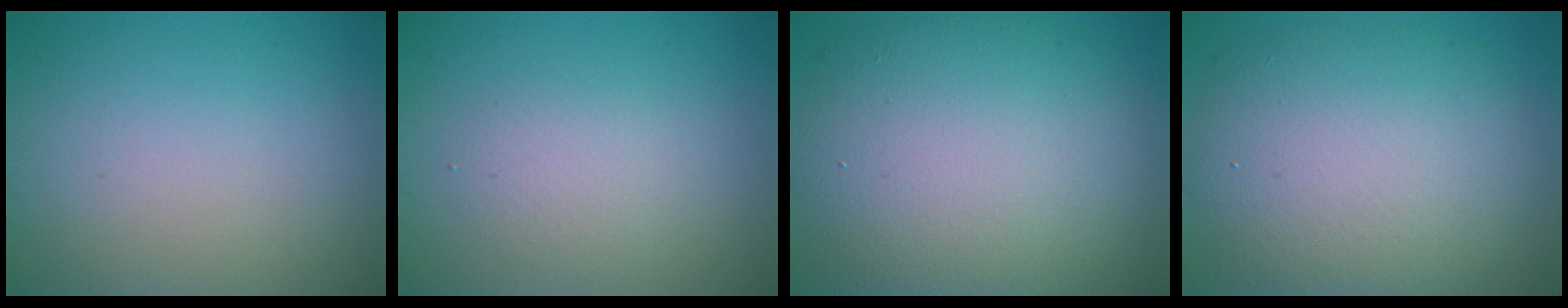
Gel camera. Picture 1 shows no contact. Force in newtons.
{"total": 2.2, "press": 2.2, "slide": 0.1}
{"total": 12.0, "press": 12.0, "slide": 1.1}
{"total": 9.4, "press": 9.4, "slide": 0.6}